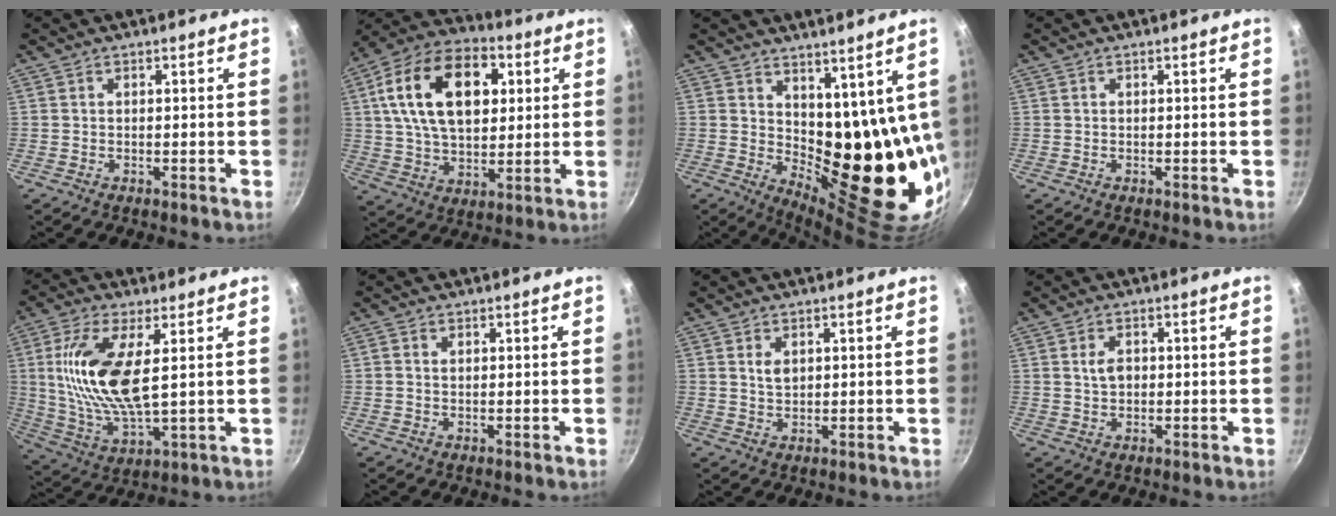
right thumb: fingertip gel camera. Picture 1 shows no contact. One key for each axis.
{"total": 21.7, "fx": 5.6, "fy": 13.5, "fz": 16.0, "tx": -0.250, "ty": 0.007, "tz": 0.086}
{"total": 17.1, "fx": 6.4, "fy": 9.0, "fz": 13.0, "tx": -0.131, "ty": -0.061, "tz": 0.120}
{"total": 0.0}
{"total": 15.3, "fx": 3.1, "fy": 6.0, "fz": 13.7, "tx": -0.282, "ty": -0.013, "tz": 0.064}
{"total": 1.0, "fx": 0.3, "fy": 0.8, "fz": 0.7, "tx": -0.013, "ty": 0.003, "tz": 0.003}
{"total": 2.7, "fx": 0.9, "fy": 1.8, "fz": 1.8, "tx": -0.027, "ty": -0.003, "tz": 0.019}
{"total": 3.0, "fx": 0.4, "fy": 2.1, "fz": 2.1, "tx": -0.027, "ty": 0.003, "tz": 0.007}